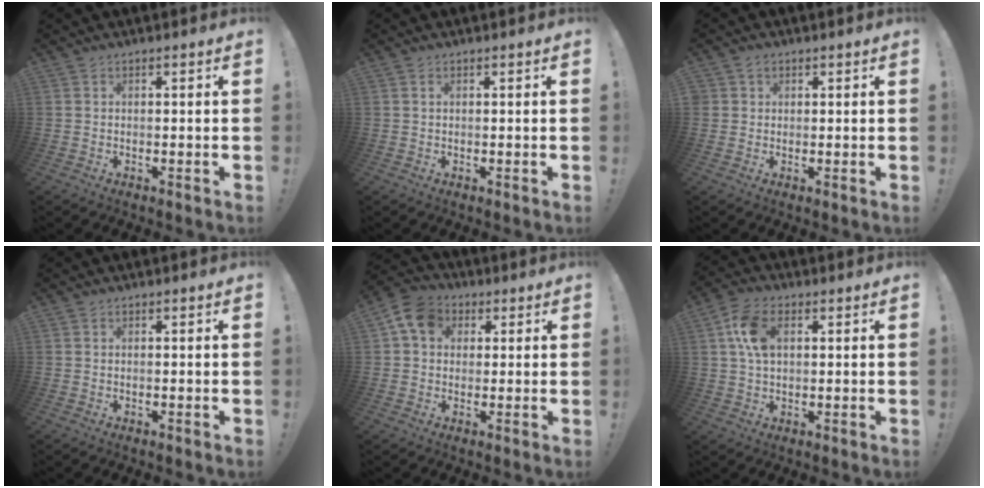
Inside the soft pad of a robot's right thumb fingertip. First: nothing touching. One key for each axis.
{"total": 0.5, "fx": 0.2, "fy": 0.3, "fz": 0.4, "tx": -0.015, "ty": 0.005, "tz": 0.004}
{"total": 2.2, "fx": 1.1, "fy": 1.9, "fz": 0.4, "tx": -0.005, "ty": -0.001, "tz": 0.020}
{"total": 0.0}
{"total": 9.7, "fx": 3.2, "fy": 7.7, "fz": 5.0, "tx": -0.073, "ty": -0.002, "tz": 0.065}
{"total": 10.1, "fx": 2.6, "fy": 6.5, "fz": 7.3, "tx": -0.151, "ty": 0.009, "tz": 0.049}